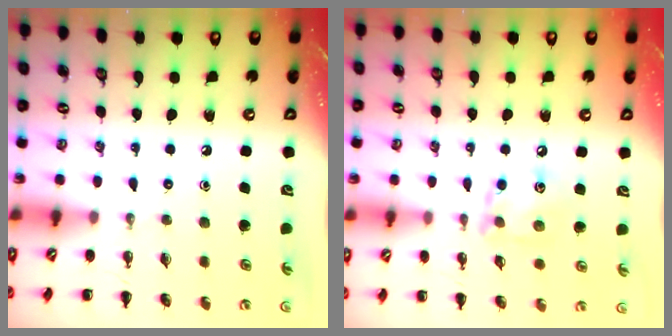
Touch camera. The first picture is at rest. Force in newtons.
{"total": 8.9, "press": 8.9, "slide": 0.4}